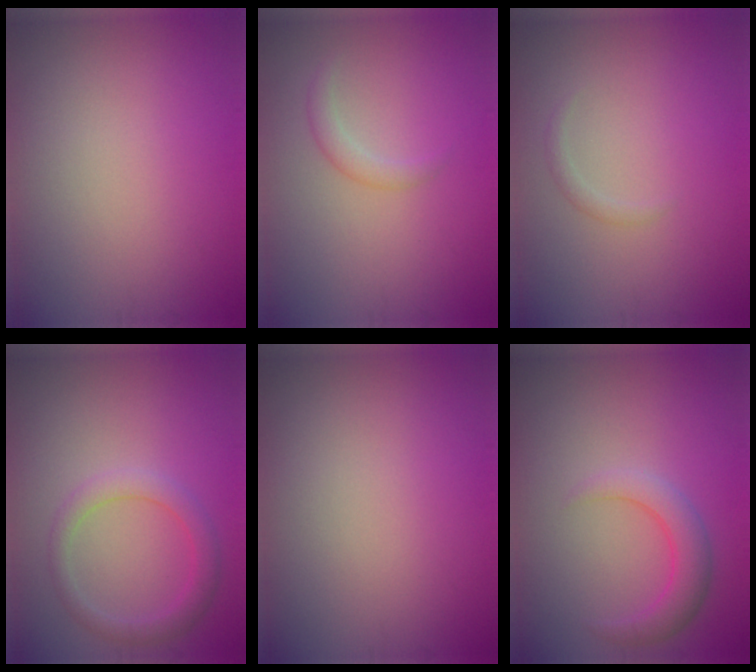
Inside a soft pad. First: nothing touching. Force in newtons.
{"total": 1.4, "press": 1.4, "slide": 0.0}
{"total": 0.8, "press": 0.8, "slide": 0.0}
{"total": 2.7, "press": 2.6, "slide": 0.2}
{"total": 0.0}
{"total": 3.0, "press": 3.0, "slide": 0.2}